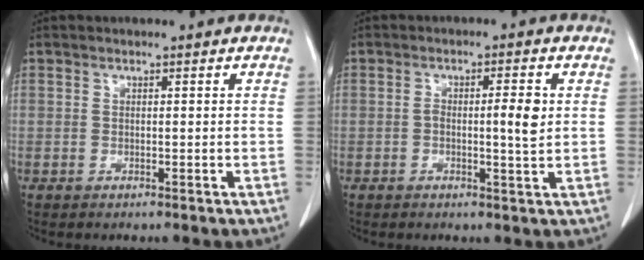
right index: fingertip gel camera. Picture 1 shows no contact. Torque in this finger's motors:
{"motor_torque": [0.13, -0.03, 0.06, 0.03]}